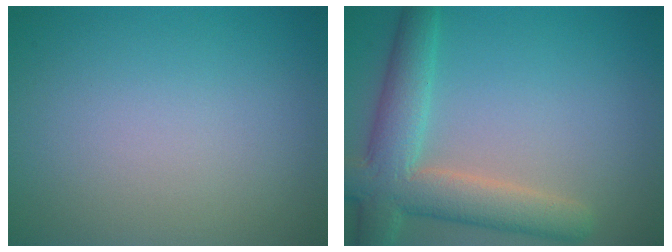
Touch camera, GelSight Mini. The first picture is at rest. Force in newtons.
{"total": 6.6, "press": 6.6, "slide": 0.4}